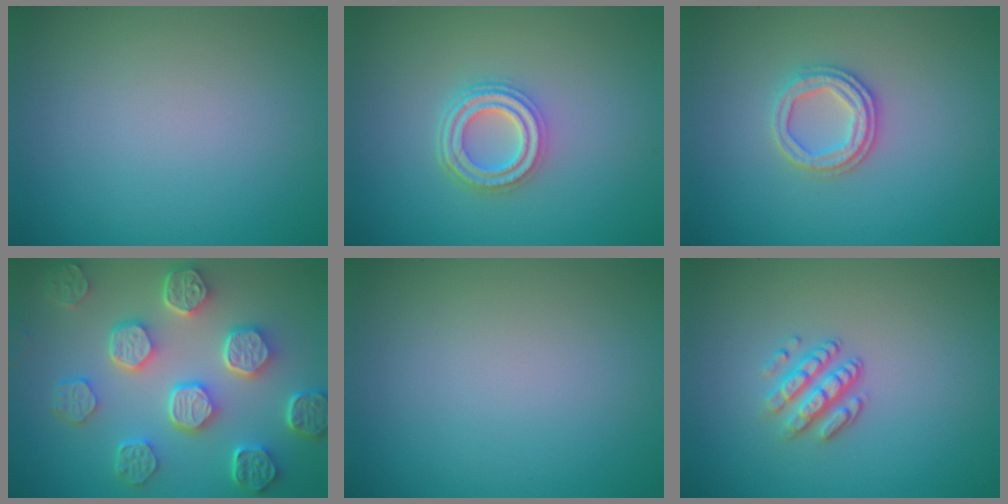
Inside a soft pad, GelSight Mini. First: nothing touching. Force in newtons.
{"total": 4.0, "press": 3.1, "slide": 2.5}
{"total": 2.6, "press": 2.5, "slide": 0.7}
{"total": 7.7, "press": 5.8, "slide": 5.1}
{"total": 0.0}
{"total": 2.9, "press": 2.3, "slide": 1.8}